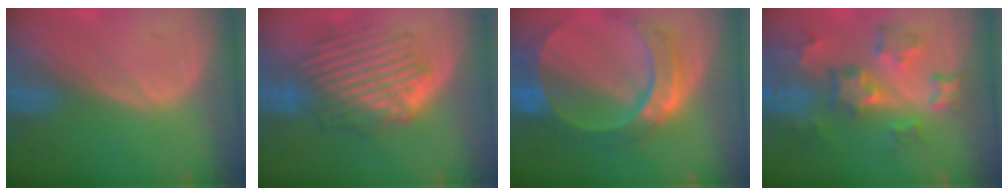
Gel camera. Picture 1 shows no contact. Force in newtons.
{"total": 9.0, "press": 8.4, "slide": 3.3}
{"total": 10.8, "press": 9.1, "slide": 5.8}
{"total": 8.8, "press": 7.8, "slide": 4.2}